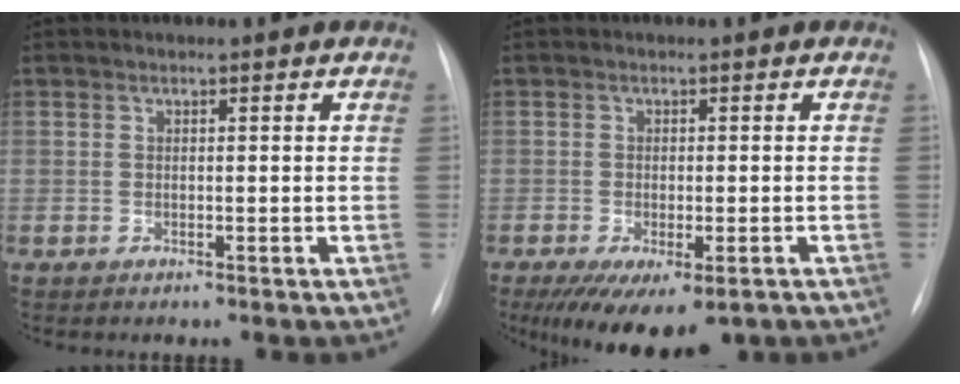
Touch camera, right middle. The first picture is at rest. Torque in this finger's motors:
{"motor_torque": [1.18, -0.95, 0.22, 0.06]}